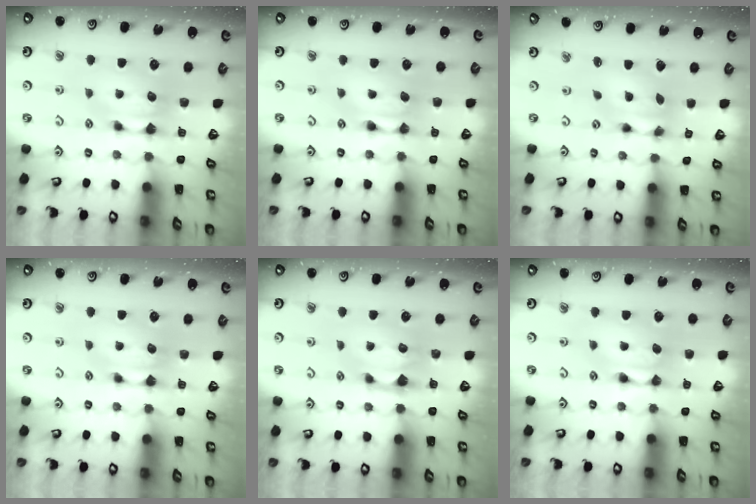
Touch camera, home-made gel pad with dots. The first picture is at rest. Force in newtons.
{"total": 1.8, "press": 1.7, "slide": 0.1}
{"total": 5.0, "press": 4.6, "slide": 1.9}
{"total": 0.0}
{"total": 0.6, "press": 0.0, "slide": 0.6}
{"total": 1.6, "press": 1.6, "slide": 0.1}